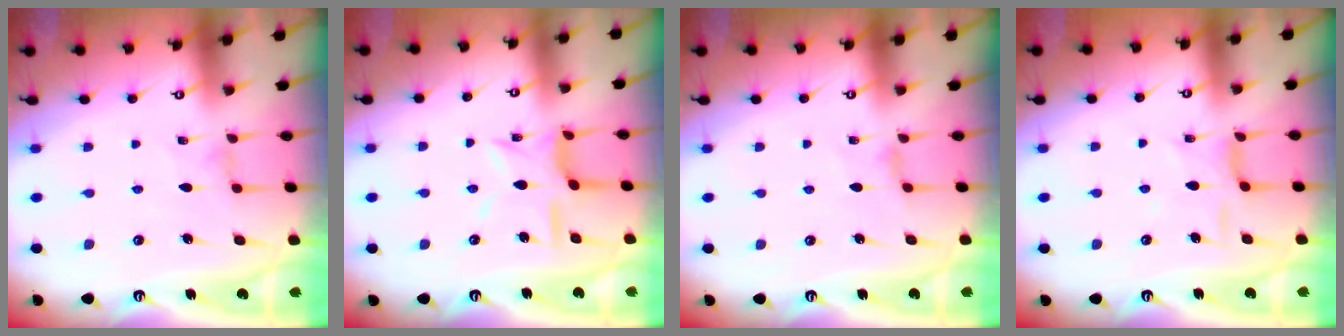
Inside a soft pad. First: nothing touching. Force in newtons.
{"total": 10.6, "press": 10.5, "slide": 0.9}
{"total": 1.9, "press": 1.8, "slide": 0.5}
{"total": 7.8, "press": 7.8, "slide": 0.5}